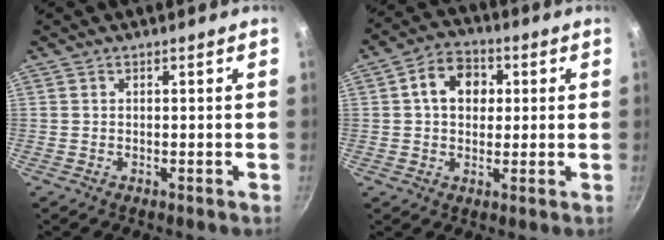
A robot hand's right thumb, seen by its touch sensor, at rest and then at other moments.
{"total": 8.8, "force": [1.8, 6.7, 5.4], "torque": [-0.060, 0.011, 0.016]}